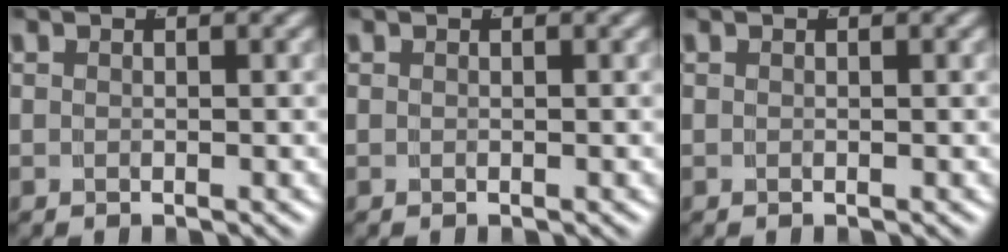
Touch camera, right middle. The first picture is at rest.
{"total": 0.0}
{"total": 0.0}